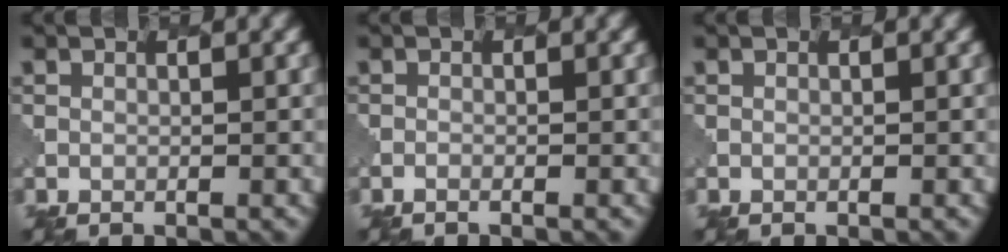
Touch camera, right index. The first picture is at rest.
{"total": 0.6, "force": [-0.5, 0.1, 0.3], "torque": [0.001, -0.002, -0.014]}
{"total": 0.0}